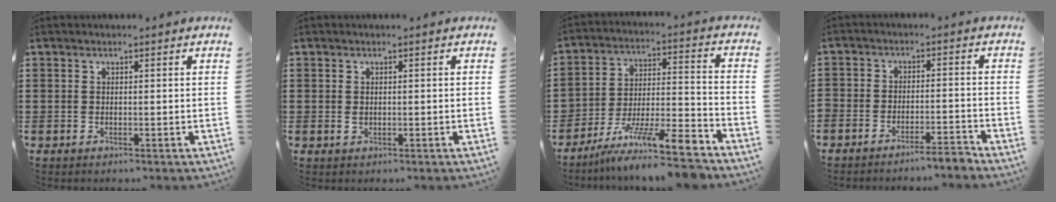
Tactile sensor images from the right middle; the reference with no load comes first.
{"total": 0.6, "force": [0.1, 0.5, 0.4], "torque": [-0.010, 0.003, 0.002]}
{"total": 10.3, "force": [-8.9, 0.8, 5.2], "torque": [-0.078, 0.010, -0.172]}
{"total": 4.0, "force": [-4.0, -0.1, 0.2], "torque": [-0.006, 0.001, -0.083]}